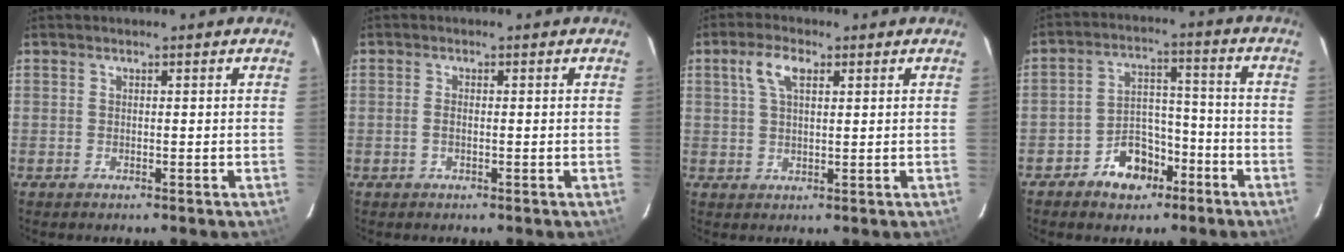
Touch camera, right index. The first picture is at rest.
{"total": 1.0, "force": [-0.3, 0.5, 0.7], "torque": [-0.014, 0.004, -0.006]}
{"total": 4.9, "force": [2.0, 2.3, 3.9], "torque": [-0.076, 0.013, 0.038]}
{"total": 8.6, "force": [-5.6, 5.5, 3.5], "torque": [-0.066, 0.029, -0.081]}